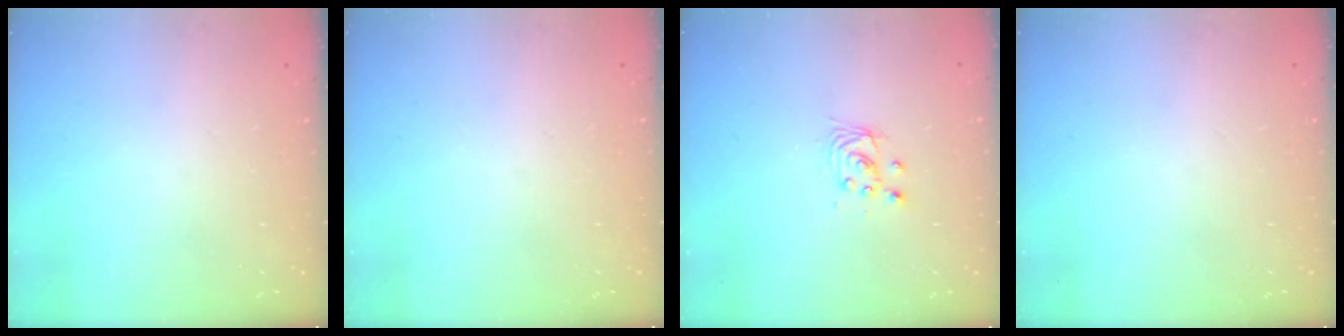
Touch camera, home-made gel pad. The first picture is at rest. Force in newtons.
{"total": 0.0}
{"total": 3.2, "press": 3.2, "slide": 0.2}
{"total": 0.0}